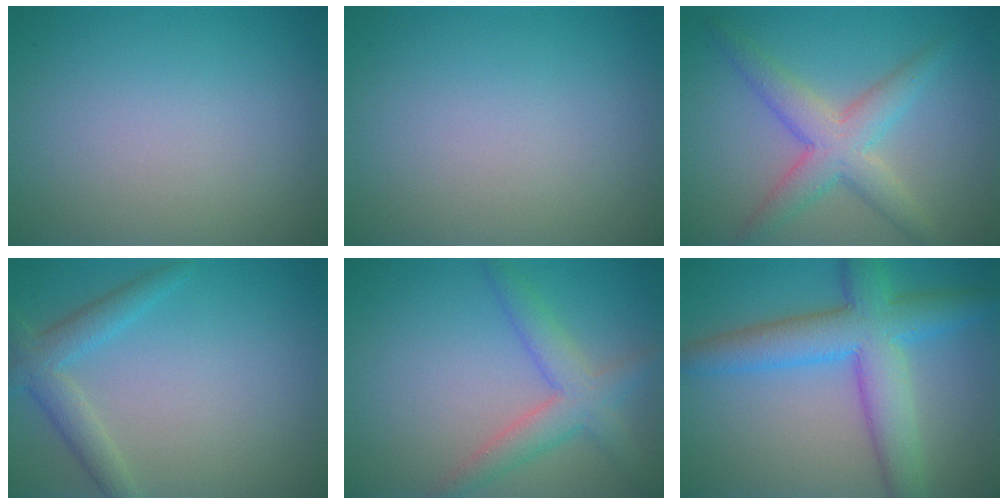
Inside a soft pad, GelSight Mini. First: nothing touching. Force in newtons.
{"total": 0.0}
{"total": 4.7, "press": 4.7, "slide": 0.1}
{"total": 3.1, "press": 3.1, "slide": 0.2}
{"total": 3.8, "press": 3.8, "slide": 0.2}
{"total": 7.7, "press": 7.7, "slide": 0.2}